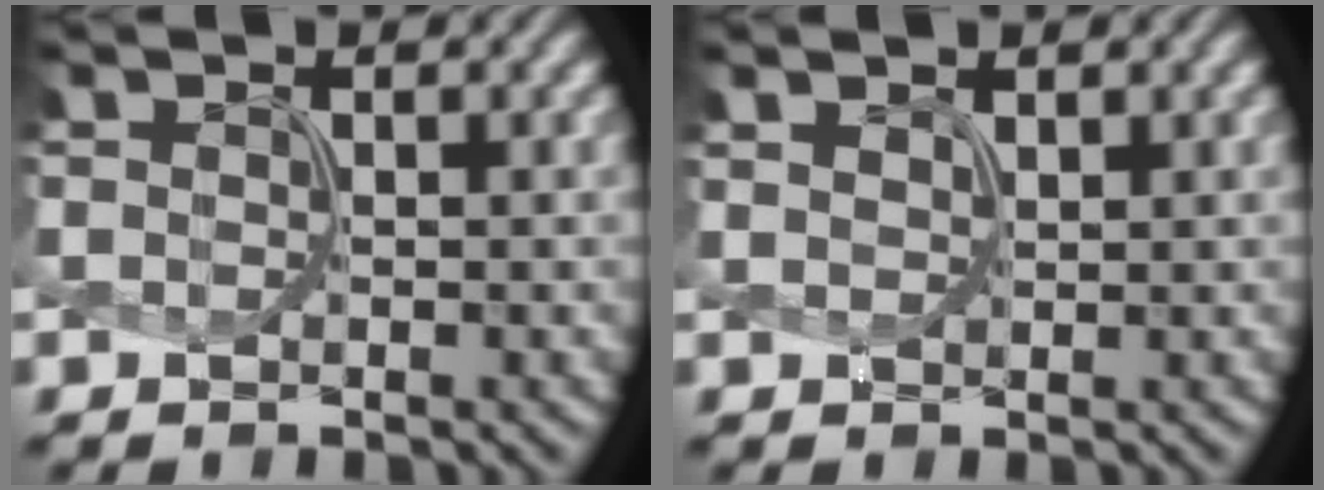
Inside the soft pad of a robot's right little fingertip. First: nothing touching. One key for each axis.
{"total": 1.2, "fx": 1.1, "fy": 0.3, "fz": 0.4, "tx": -0.002, "ty": 0.003, "tz": 0.016}